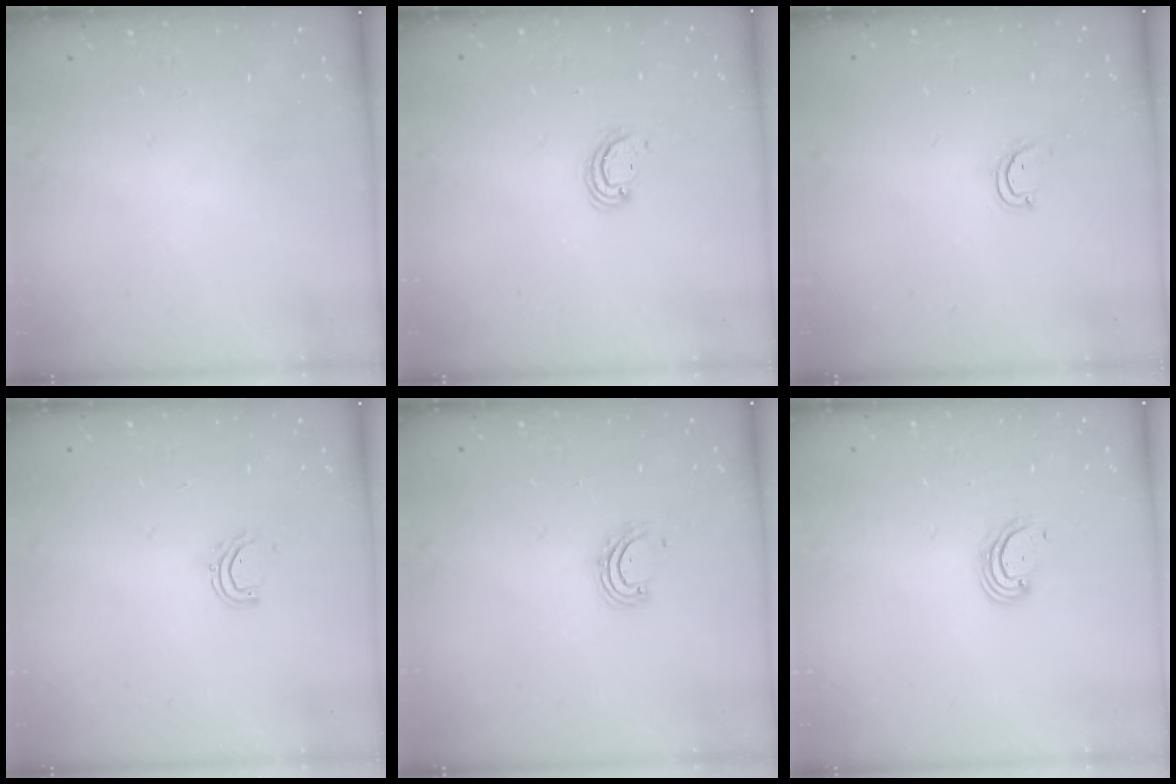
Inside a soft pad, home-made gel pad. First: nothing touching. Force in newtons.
{"total": 3.0, "press": 2.9, "slide": 0.3}
{"total": 2.7, "press": 2.6, "slide": 0.3}
{"total": 4.4, "press": 4.2, "slide": 1.0}
{"total": 3.3, "press": 3.3, "slide": 0.3}
{"total": 2.7, "press": 2.7, "slide": 0.7}